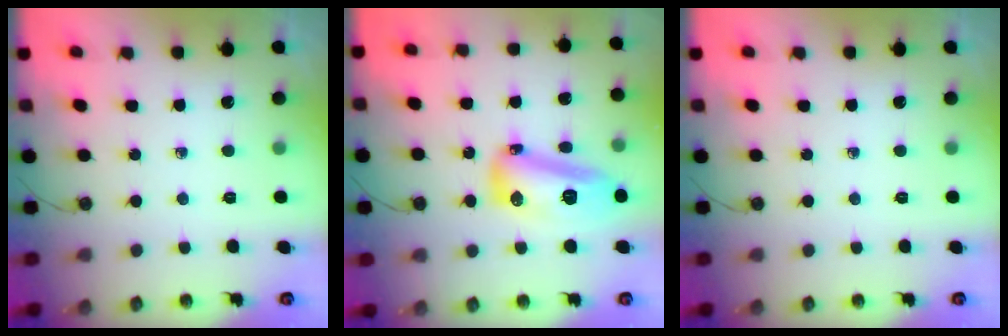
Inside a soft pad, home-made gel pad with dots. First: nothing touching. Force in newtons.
{"total": 14.4, "press": 14.3, "slide": 1.6}
{"total": 0.0}